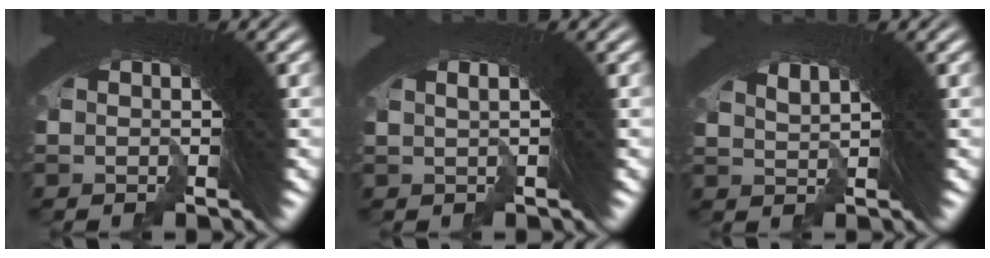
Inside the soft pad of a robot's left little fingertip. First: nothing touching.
{"total": 1.2, "force": [-0.1, 0.7, 1.0], "torque": [-0.021, 0.005, -0.005]}
{"total": 2.9, "force": [0.2, 1.9, 2.2], "torque": [-0.067, -0.012, 0.005]}